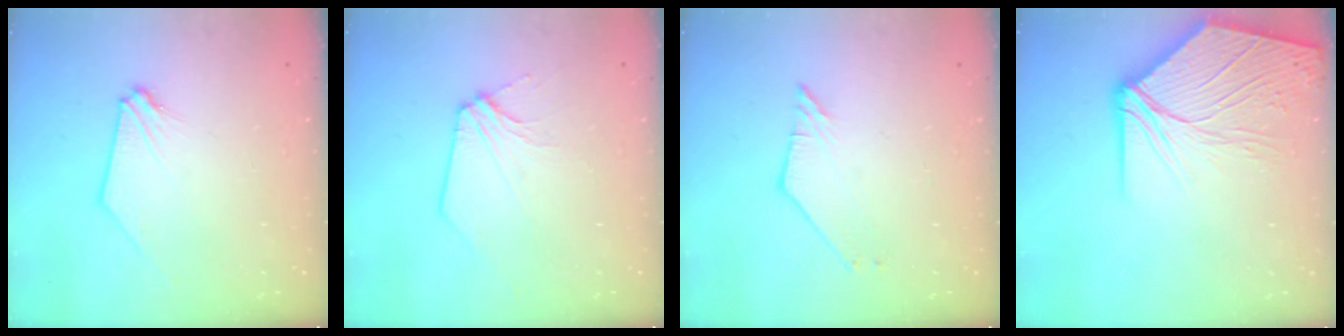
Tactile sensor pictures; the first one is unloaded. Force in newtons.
{"total": 3.9, "press": 3.9, "slide": 0.4}
{"total": 2.2, "press": 2.2, "slide": 0.4}
{"total": 15.4, "press": 15.2, "slide": 2.5}